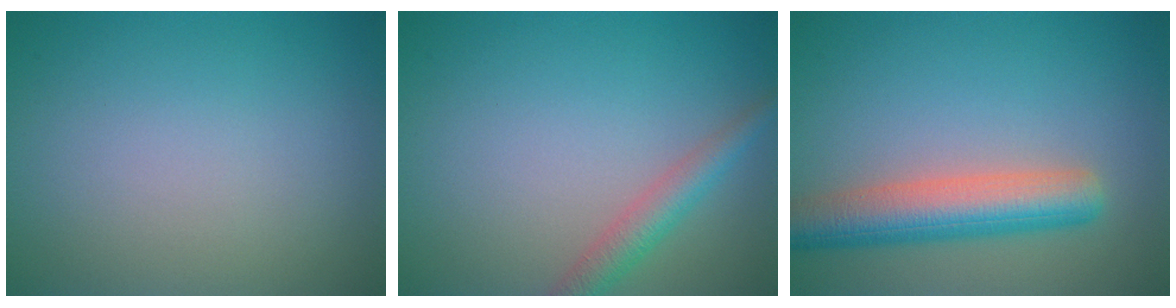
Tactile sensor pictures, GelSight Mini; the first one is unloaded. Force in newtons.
{"total": 2.7, "press": 2.7, "slide": 0.1}
{"total": 6.2, "press": 6.1, "slide": 0.4}